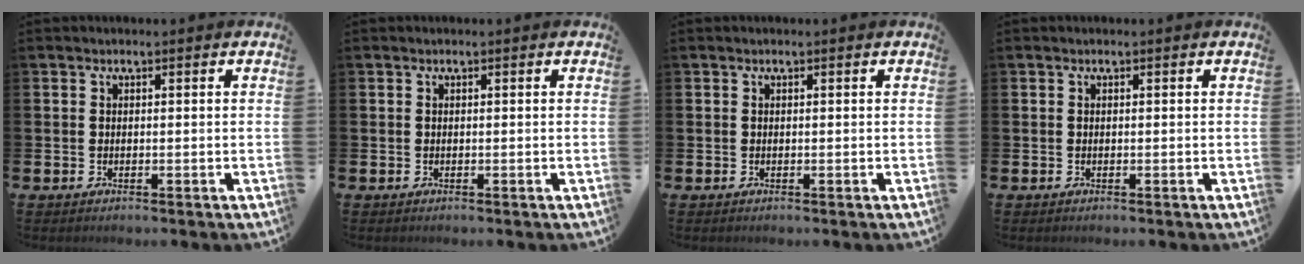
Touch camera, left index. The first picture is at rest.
{"total": 0.0}
{"total": 0.0}
{"total": 0.0}